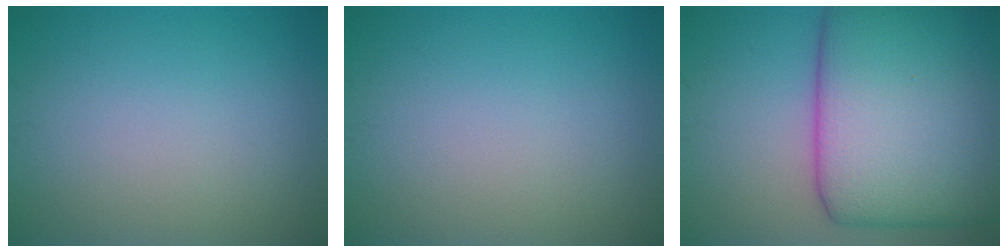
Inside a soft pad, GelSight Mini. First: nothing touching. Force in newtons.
{"total": 0.0}
{"total": 16.0, "press": 16.0, "slide": 0.6}